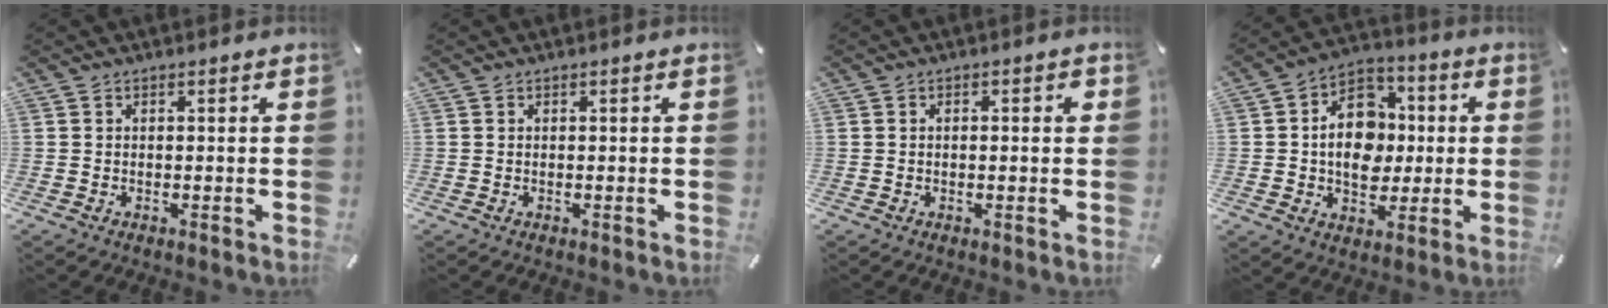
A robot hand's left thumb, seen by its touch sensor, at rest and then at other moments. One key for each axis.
{"total": 0.0}
{"total": 1.8, "fx": 0.0, "fy": 0.7, "fz": 1.7, "tx": -0.022, "ty": 0.001, "tz": -0.004}
{"total": 13.3, "fx": -0.5, "fy": 10.7, "fz": 7.9, "tx": -0.126, "ty": 0.016, "tz": -0.005}